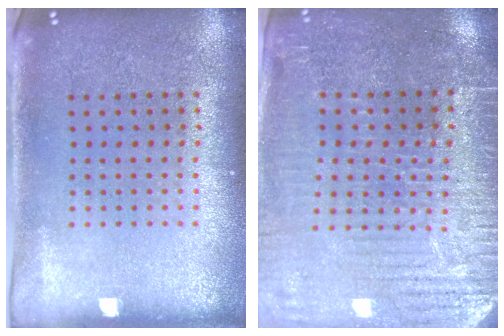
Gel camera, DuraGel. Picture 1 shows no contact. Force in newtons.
{"total": 3.5, "press": 3.3, "slide": 0.9}